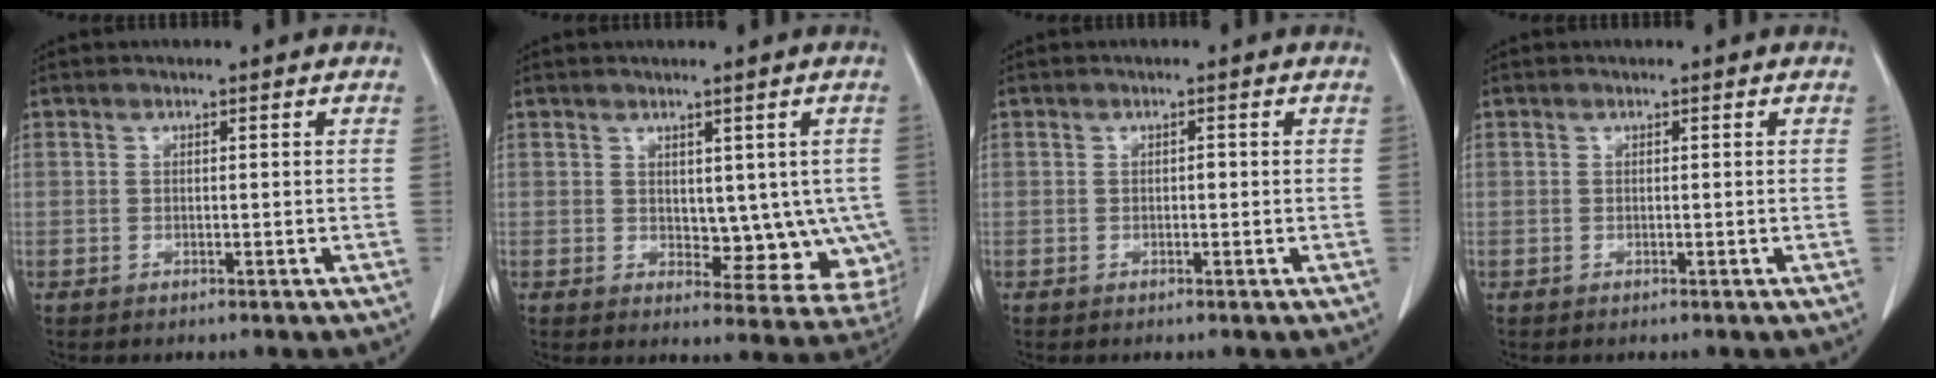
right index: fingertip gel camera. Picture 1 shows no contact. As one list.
[{"total": 8.9, "force": [0.3, 5.2, 7.2], "torque": [-0.065, 0.002, 0.018]}, {"total": 0.6, "force": [-0.1, 0.3, 0.5], "torque": [-0.005, 0.002, -0.001]}, {"total": 0.0}]